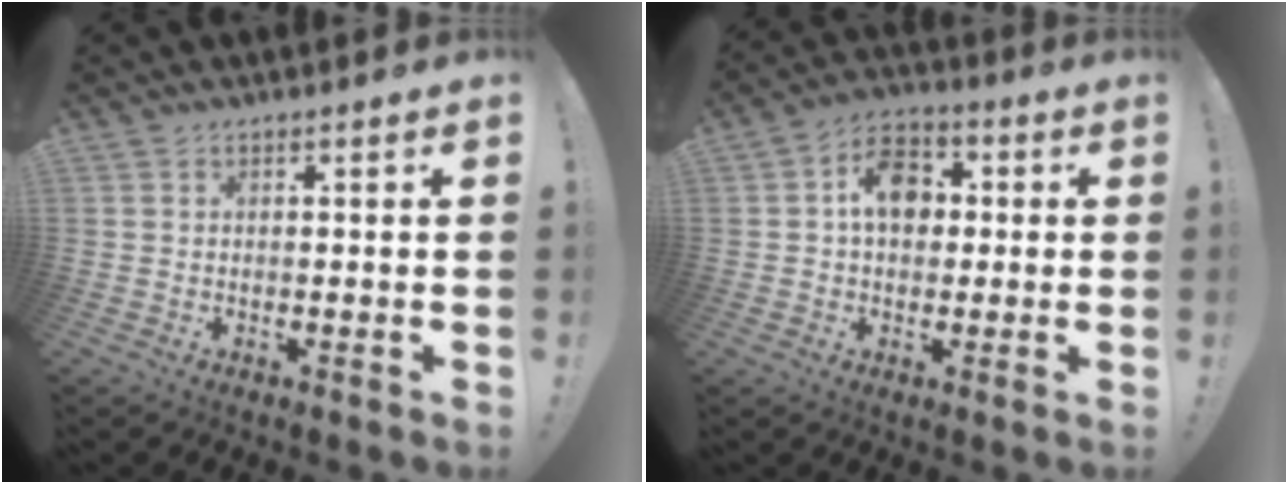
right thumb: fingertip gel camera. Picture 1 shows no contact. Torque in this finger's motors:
{"motor_torque": [1.10, 1.10, 0.03, 0.03, 0.13]}